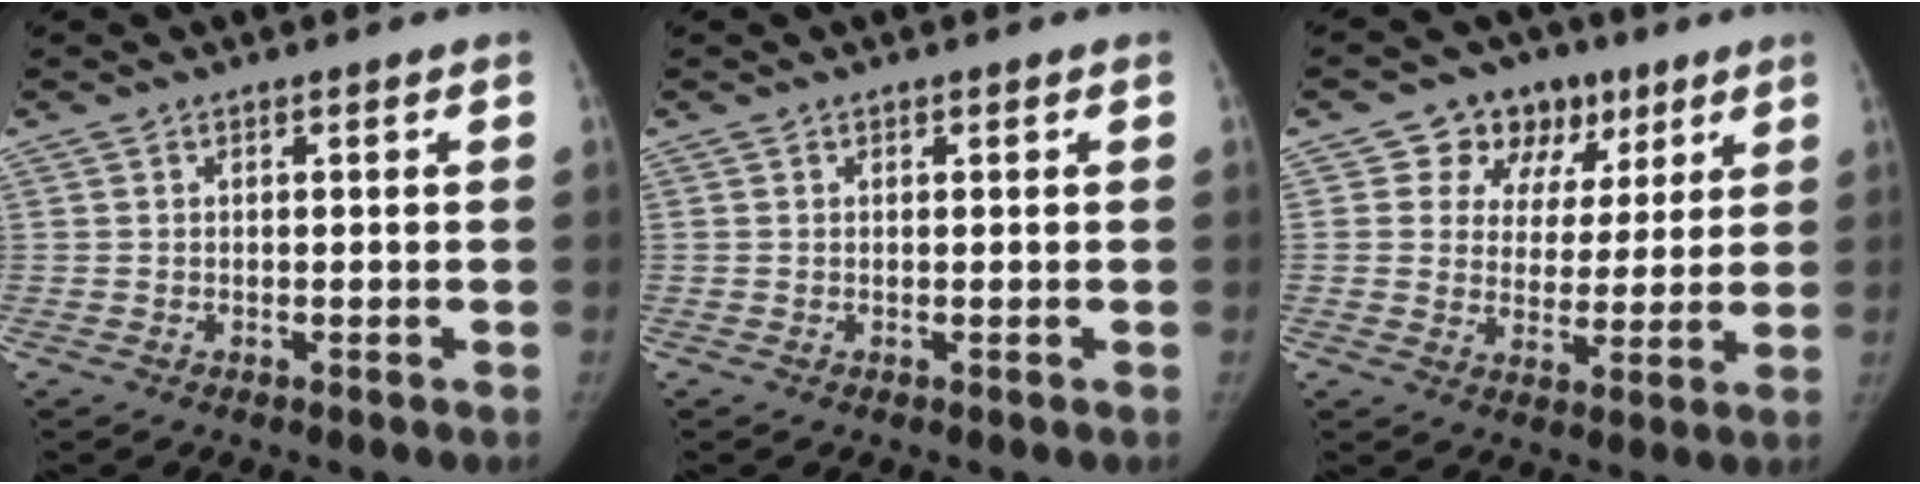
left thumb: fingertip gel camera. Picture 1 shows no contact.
{"total": 0.0}
{"total": 11.3, "force": [5.9, 8.9, 3.8], "torque": [-0.013, -0.011, 0.090]}